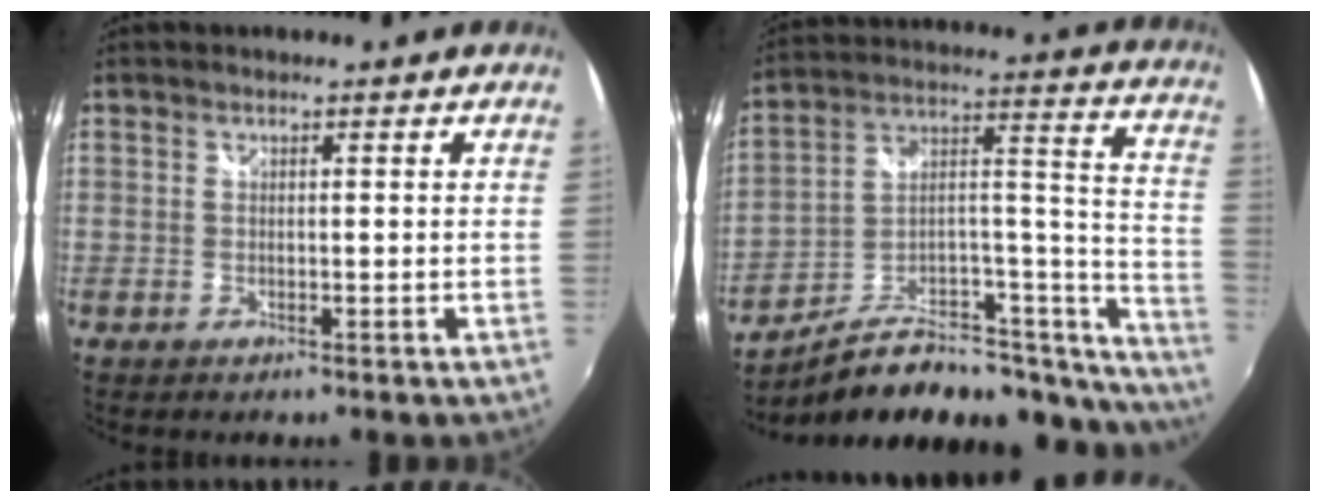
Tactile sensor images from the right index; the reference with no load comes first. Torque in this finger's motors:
{"motor_torque": [-0.57, -0.68, 0.35, 0.00]}